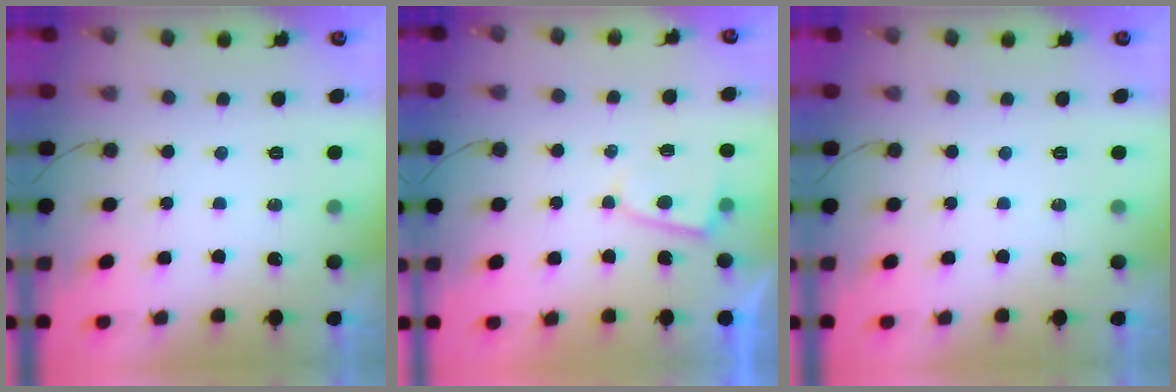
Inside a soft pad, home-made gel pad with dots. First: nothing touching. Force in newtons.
{"total": 3.3, "press": 3.3, "slide": 0.1}
{"total": 0.0}